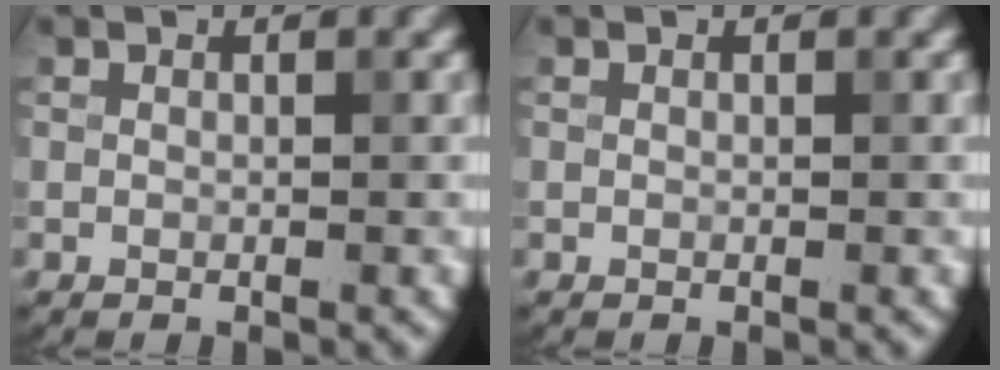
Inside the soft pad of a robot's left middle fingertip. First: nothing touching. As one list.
[{"total": 0.0}]